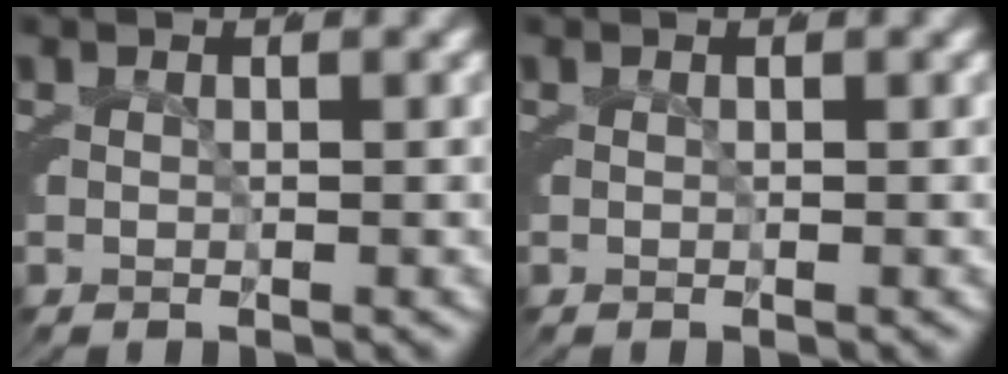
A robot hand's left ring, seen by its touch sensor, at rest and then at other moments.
{"total": 0.0}